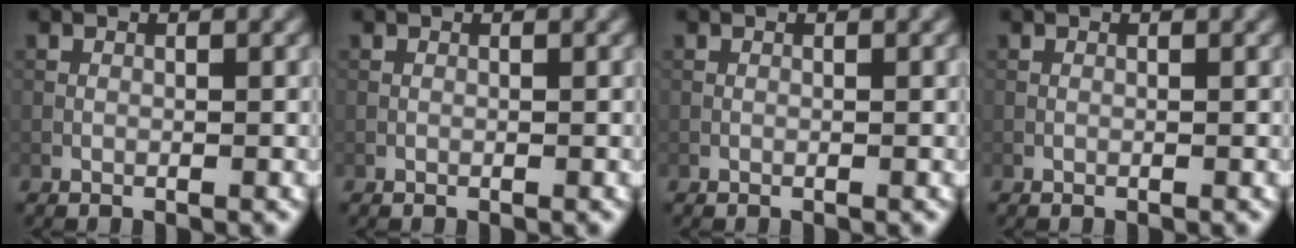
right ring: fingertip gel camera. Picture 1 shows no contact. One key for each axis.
{"total": 0.0}
{"total": 0.0}
{"total": 0.0}